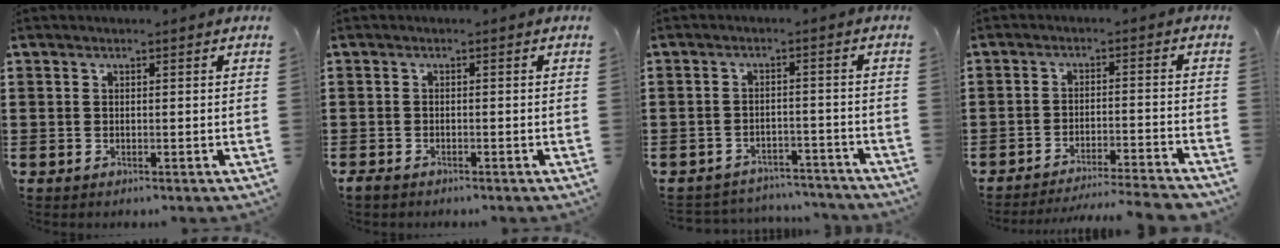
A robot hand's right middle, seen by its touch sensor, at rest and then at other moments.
{"total": 0.9, "force": [-0.8, 0.3, 0.4], "torque": [-0.018, -0.006, -0.018]}
{"total": 3.5, "force": [-3.5, 0.4, 0.1], "torque": [-0.008, 0.000, -0.073]}
{"total": 4.1, "force": [-3.9, -0.5, 1.1], "torque": [-0.028, -0.011, -0.082]}